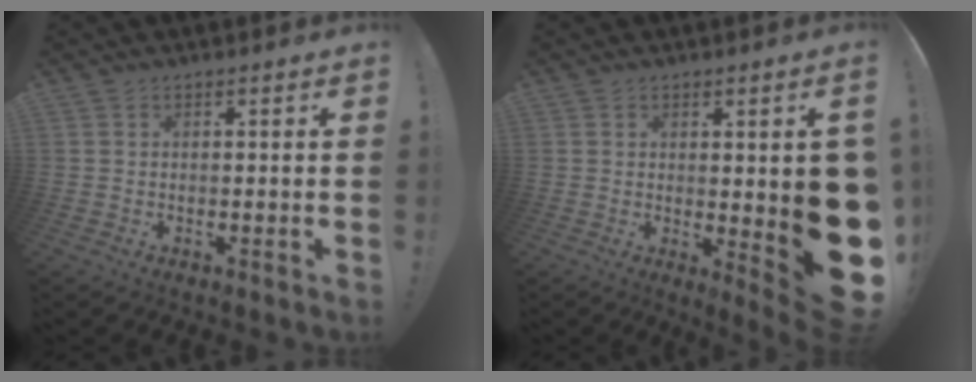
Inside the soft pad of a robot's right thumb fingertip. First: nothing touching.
{"total": 9.9, "force": [0.4, 1.9, 9.7], "torque": [-0.107, -0.035, 0.013]}